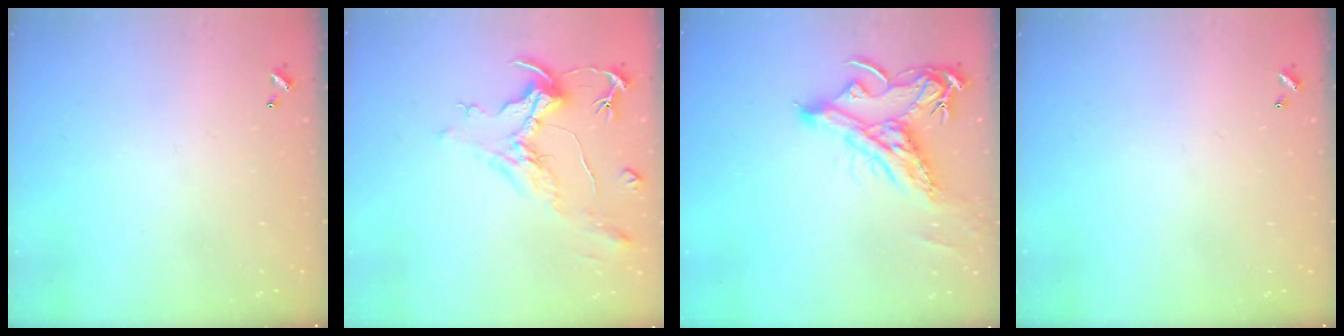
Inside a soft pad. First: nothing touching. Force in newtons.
{"total": 2.2, "press": 1.7, "slide": 1.3}
{"total": 8.6, "press": 8.4, "slide": 1.8}
{"total": 0.0}